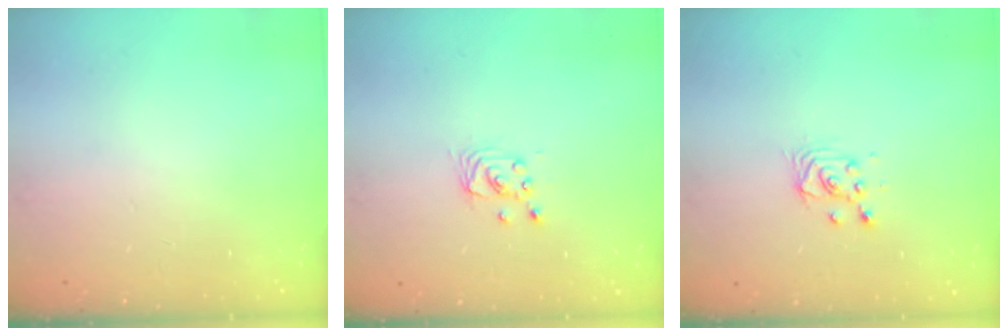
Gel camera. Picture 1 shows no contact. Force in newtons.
{"total": 2.7, "press": 2.7, "slide": 0.2}
{"total": 3.8, "press": 3.8, "slide": 0.3}